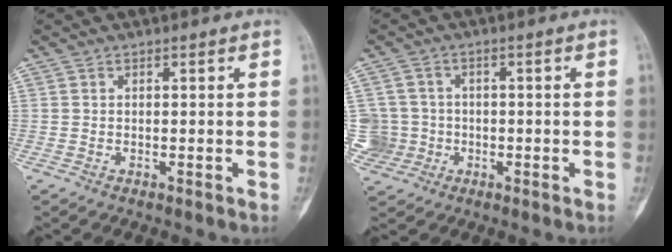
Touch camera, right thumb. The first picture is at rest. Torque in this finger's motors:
{"motor_torque": [1.42, 1.24, 1.07, -0.78, 0.09]}